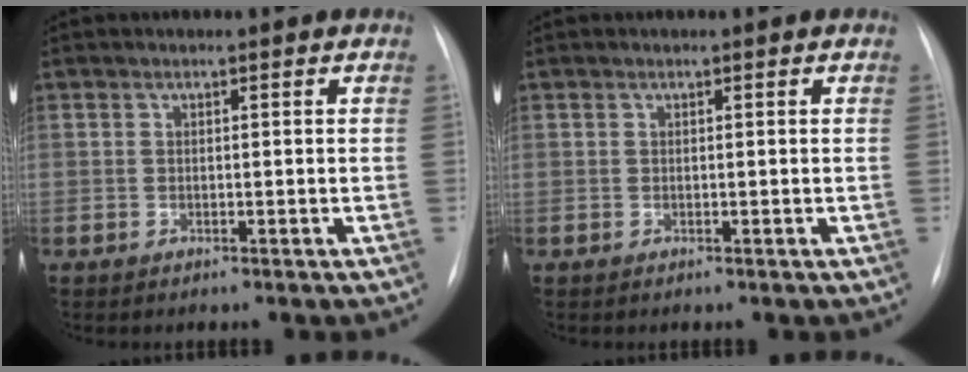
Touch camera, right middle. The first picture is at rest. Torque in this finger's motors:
{"motor_torque": [0.00, 0.00, 0.00, 0.00]}